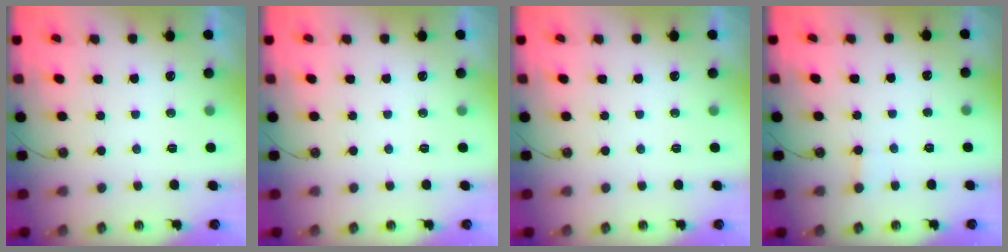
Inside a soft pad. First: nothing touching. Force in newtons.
{"total": 0.0}
{"total": 0.0}
{"total": 1.7, "press": 1.7, "slide": 0.1}